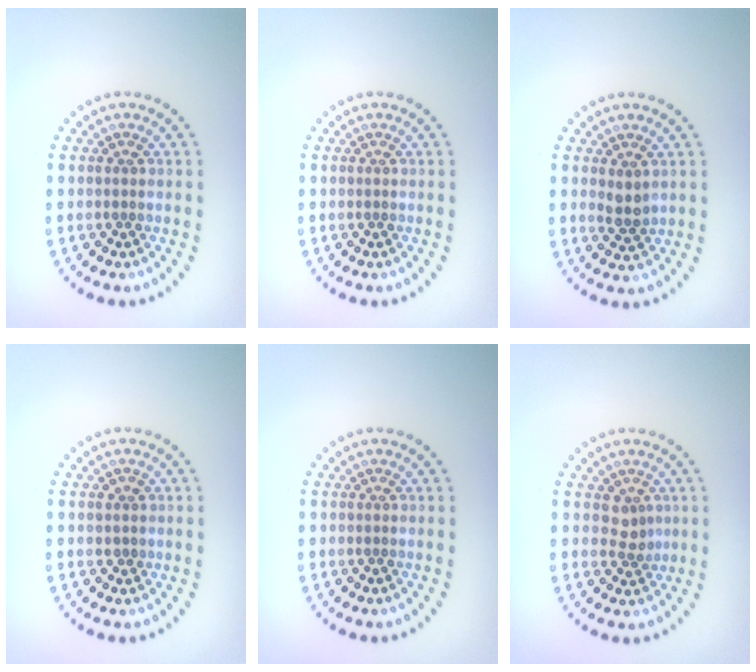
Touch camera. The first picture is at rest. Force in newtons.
{"total": 0.0}
{"total": 1.5, "press": 1.4, "slide": 0.5}
{"total": 0.9, "press": 0.8, "slide": 0.4}
{"total": 0.0}
{"total": 1.8, "press": 1.4, "slide": 1.1}